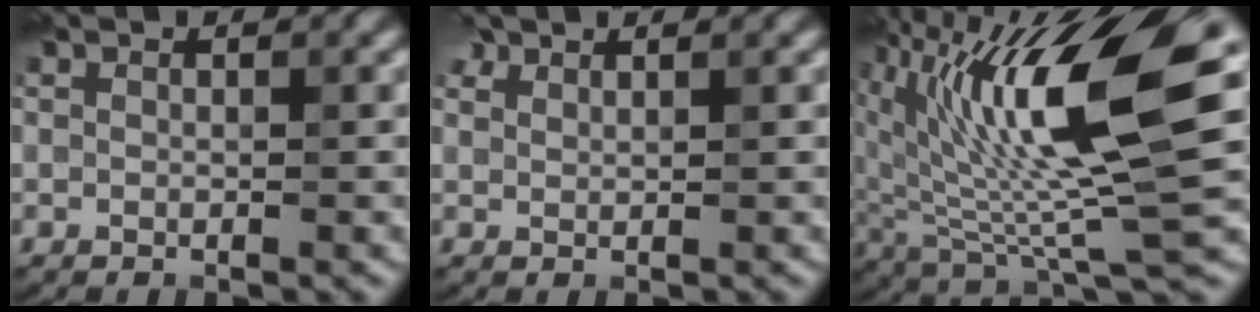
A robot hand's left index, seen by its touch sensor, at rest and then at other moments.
{"total": 1.3, "force": [1.3, 0.0, -0.2], "torque": [0.001, 0.007, 0.027]}
{"total": 13.2, "force": [2.6, 3.7, 12.4], "torque": [-0.235, 0.001, 0.055]}